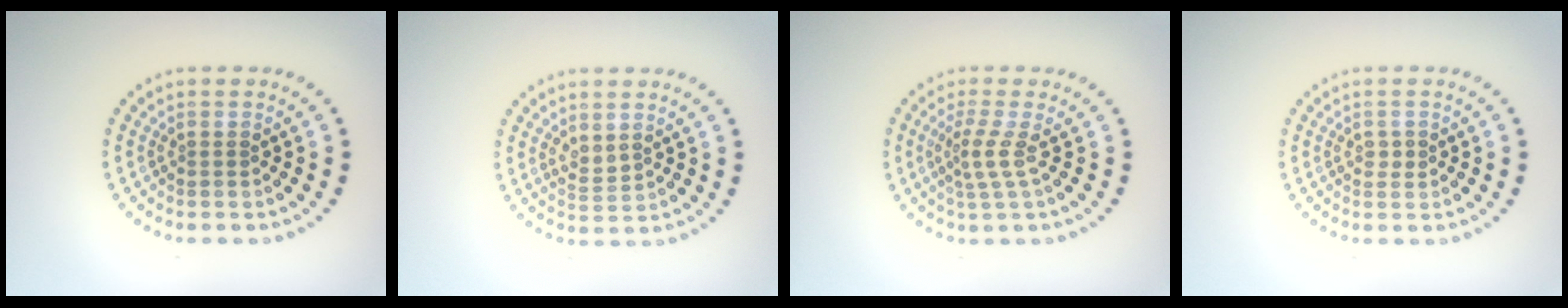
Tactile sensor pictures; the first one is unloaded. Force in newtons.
{"total": 1.3, "press": 1.2, "slide": 0.6}
{"total": 2.2, "press": 1.5, "slide": 1.6}
{"total": 0.9, "press": 0.9, "slide": 0.1}